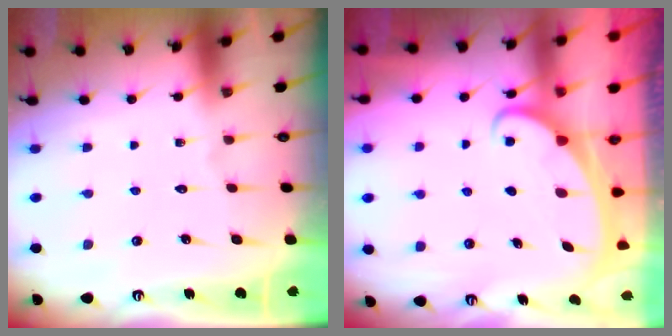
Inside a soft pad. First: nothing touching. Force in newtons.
{"total": 2.3, "press": 2.3, "slide": 0.3}